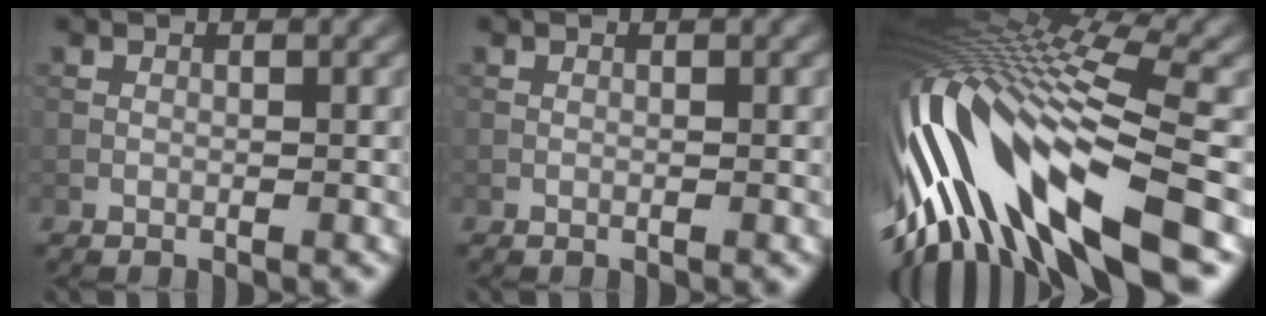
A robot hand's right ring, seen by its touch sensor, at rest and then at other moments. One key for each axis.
{"total": 0.0}
{"total": 16.2, "fx": -3.3, "fy": 5.1, "fz": 15.0, "tx": -0.298, "ty": -0.010, "tz": -0.045}